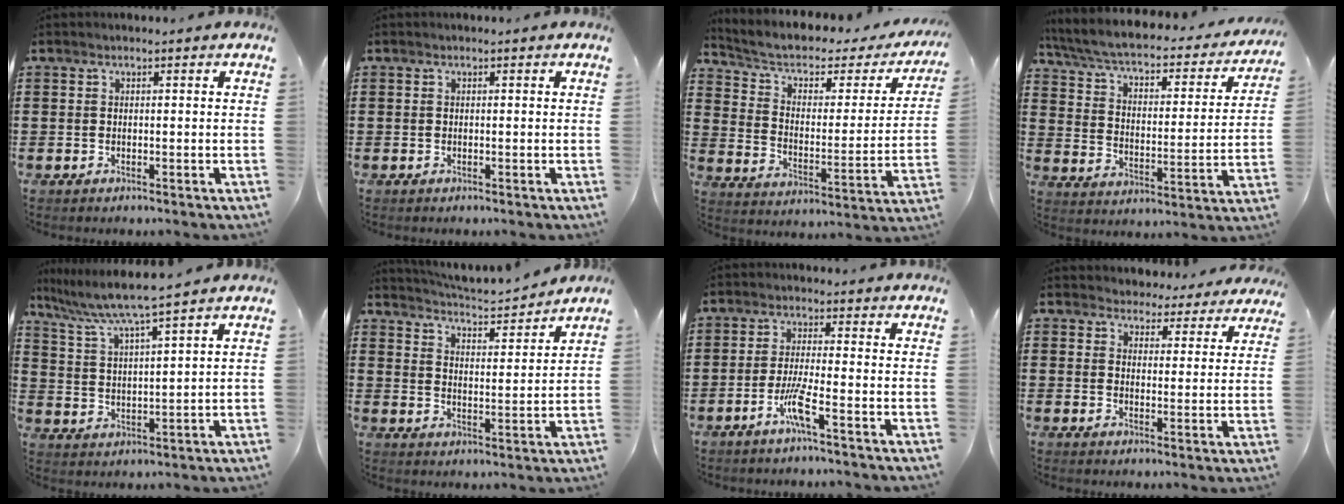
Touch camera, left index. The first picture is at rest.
{"total": 0.0}
{"total": 4.8, "force": [2.9, 2.3, 3.0], "torque": [-0.076, -0.020, 0.044]}
{"total": 4.5, "force": [3.5, 0.8, 2.6], "torque": [-0.068, -0.034, 0.052]}
{"total": 5.6, "force": [4.8, -0.8, 2.7], "torque": [-0.073, -0.033, 0.076]}
{"total": 3.8, "force": [3.7, 0.0, 0.4], "torque": [-0.030, -0.030, 0.059]}
{"total": 5.1, "force": [-2.8, -0.1, 4.2], "torque": [-0.098, -0.015, -0.059]}
{"total": 4.1, "force": [3.9, 1.0, 0.1], "torque": [-0.023, -0.015, 0.069]}